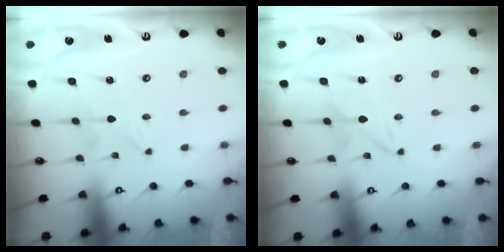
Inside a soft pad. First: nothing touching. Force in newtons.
{"total": 2.1, "press": 2.1, "slide": 0.4}